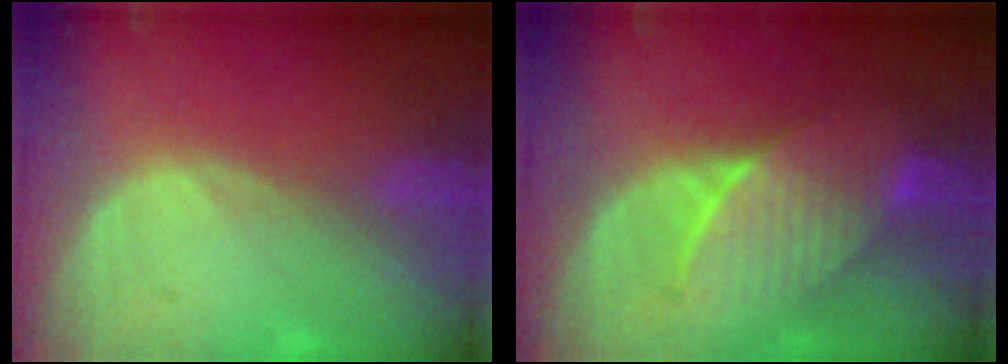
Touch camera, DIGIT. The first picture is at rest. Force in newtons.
{"total": 7.3, "press": 7.2, "slide": 1.3}